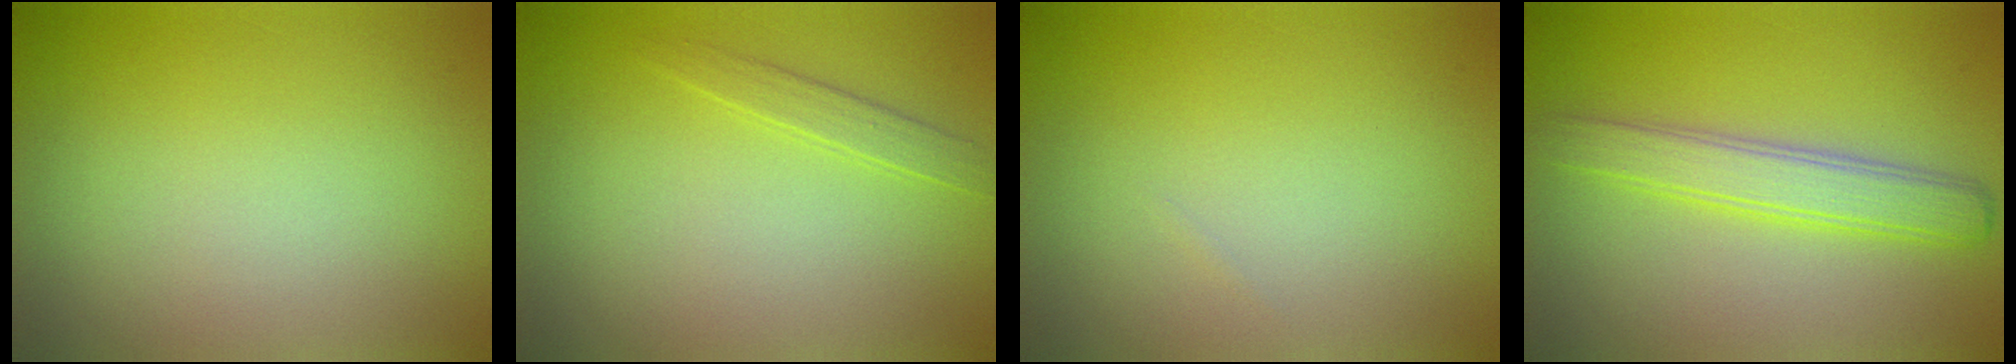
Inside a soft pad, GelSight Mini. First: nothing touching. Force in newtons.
{"total": 1.3, "press": 1.3, "slide": 0.1}
{"total": 0.0}
{"total": 3.9, "press": 3.9, "slide": 0.1}